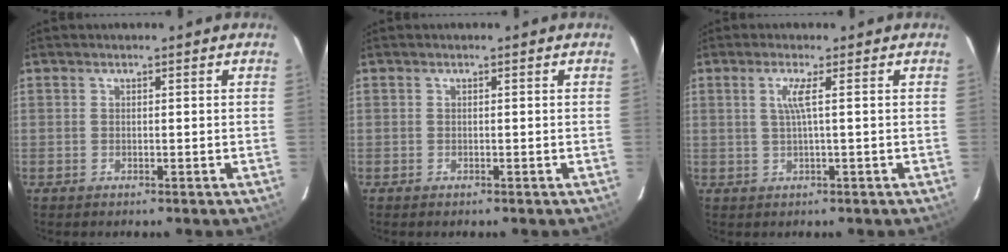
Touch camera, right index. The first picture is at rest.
{"total": 0.0}
{"total": 2.6, "force": [0.5, -0.8, 2.5], "torque": [-0.043, -0.002, 0.011]}